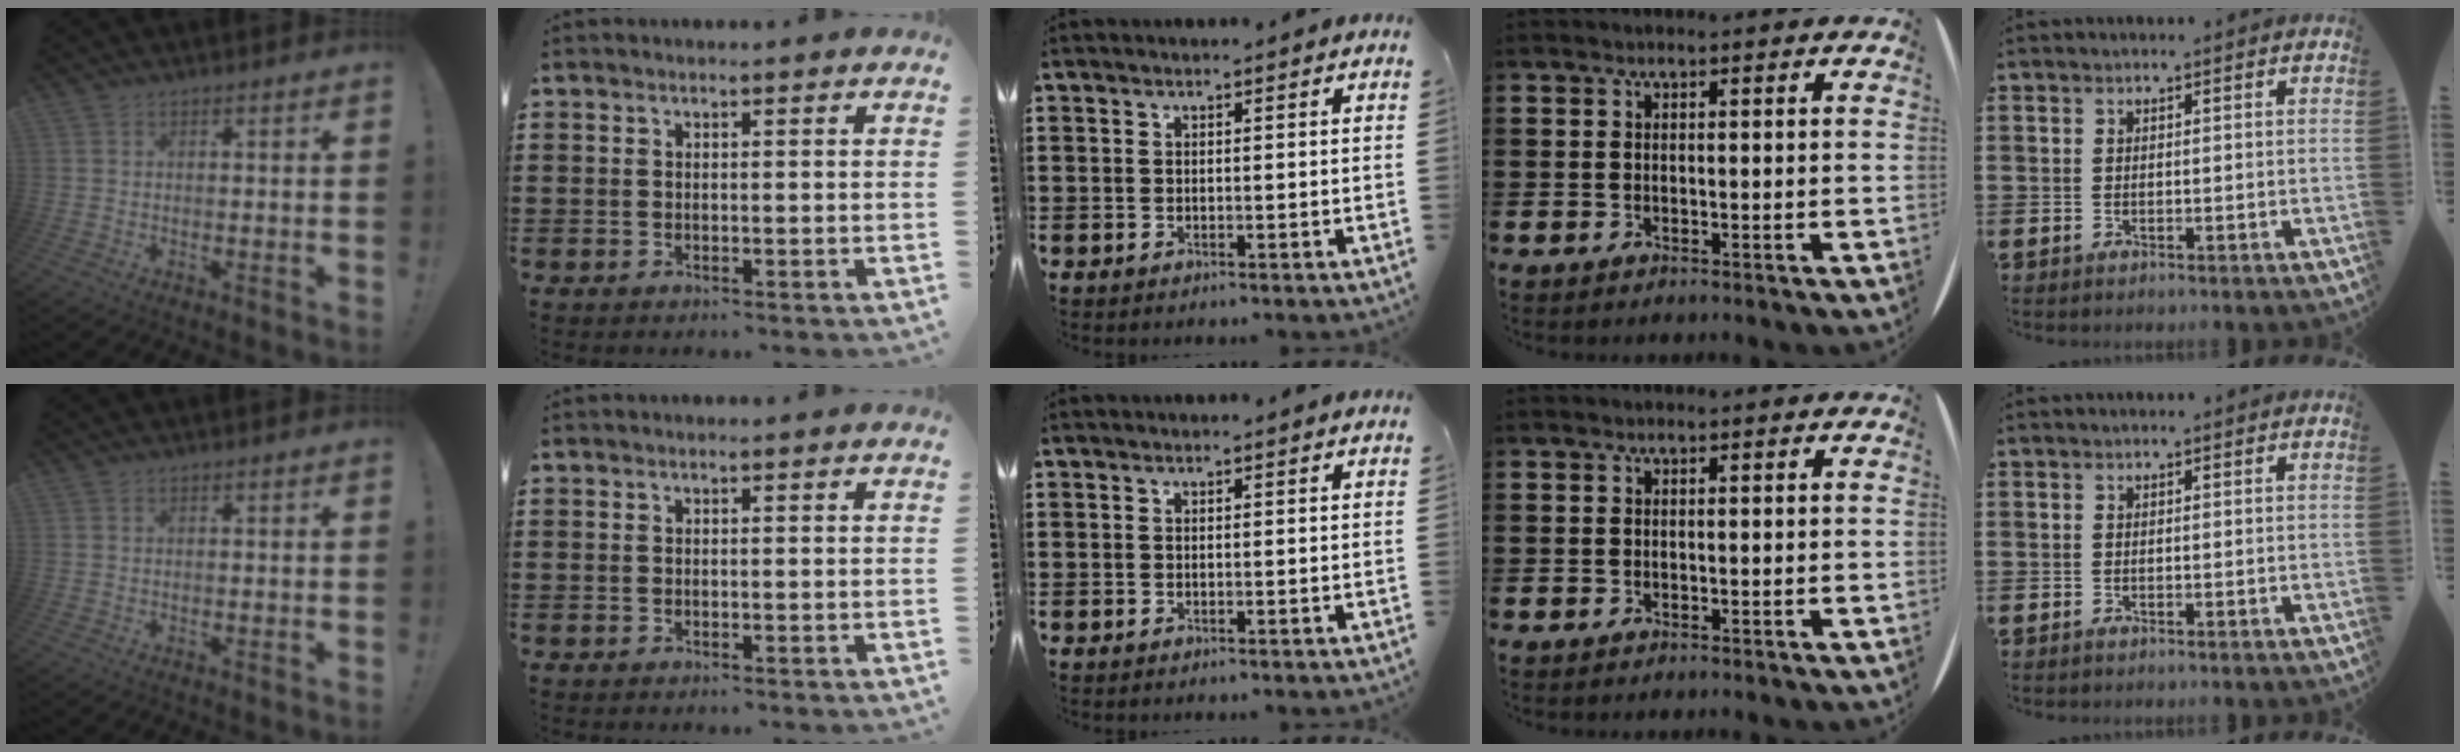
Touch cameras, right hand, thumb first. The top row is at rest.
{}